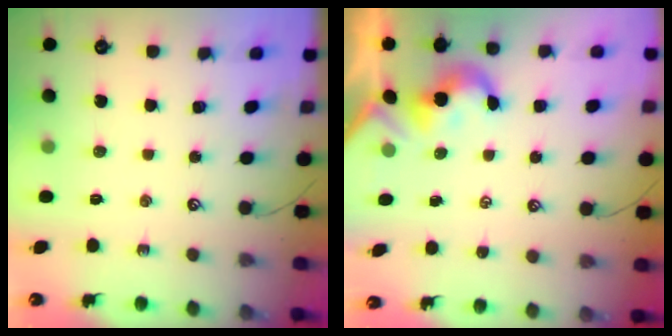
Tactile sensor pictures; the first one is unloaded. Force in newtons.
{"total": 2.1, "press": 2.1, "slide": 0.3}